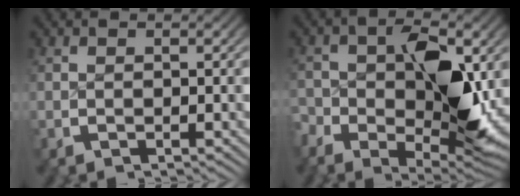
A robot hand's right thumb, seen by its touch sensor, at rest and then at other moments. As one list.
[{"total": 10.4, "force": [-1.2, 5.9, 8.4], "torque": [-0.130, -0.032, -0.008]}]